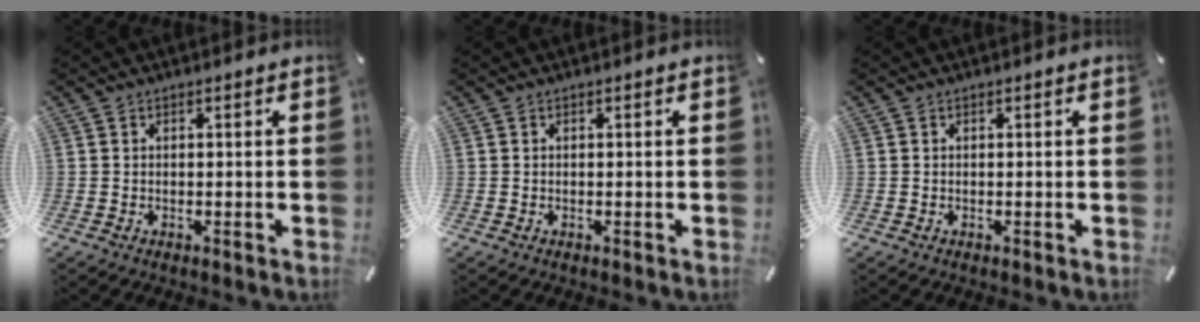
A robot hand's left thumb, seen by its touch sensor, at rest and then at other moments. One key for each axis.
{"total": 0.0}
{"total": 0.0}